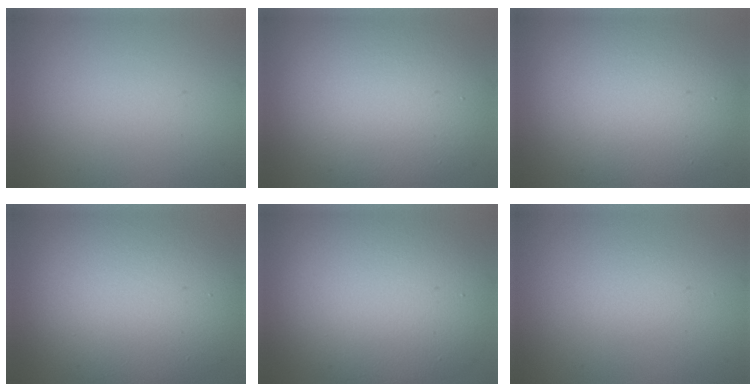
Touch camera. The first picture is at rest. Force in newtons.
{"total": 10.8, "press": 10.8, "slide": 0.3}
{"total": 10.1, "press": 10.0, "slide": 0.6}
{"total": 12.4, "press": 12.4, "slide": 0.9}
{"total": 12.4, "press": 12.4, "slide": 1.0}
{"total": 1.0, "press": 1.0, "slide": 0.0}